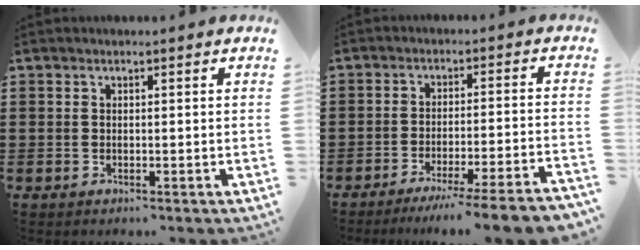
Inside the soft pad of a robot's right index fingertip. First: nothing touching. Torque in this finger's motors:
{"motor_torque": [1.50, 0.64, 0.31, 0.08]}